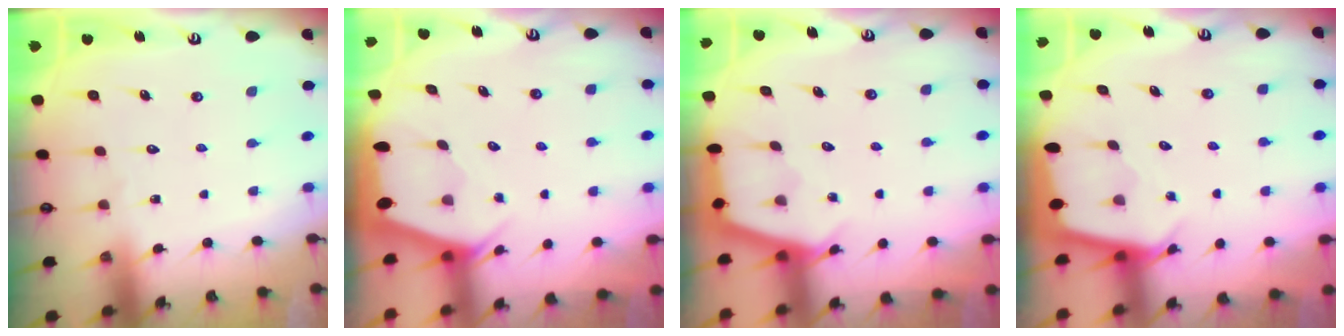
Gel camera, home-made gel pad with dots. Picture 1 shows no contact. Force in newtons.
{"total": 2.0, "press": 2.0, "slide": 0.3}
{"total": 3.0, "press": 3.0, "slide": 0.3}
{"total": 2.4, "press": 2.4, "slide": 0.1}